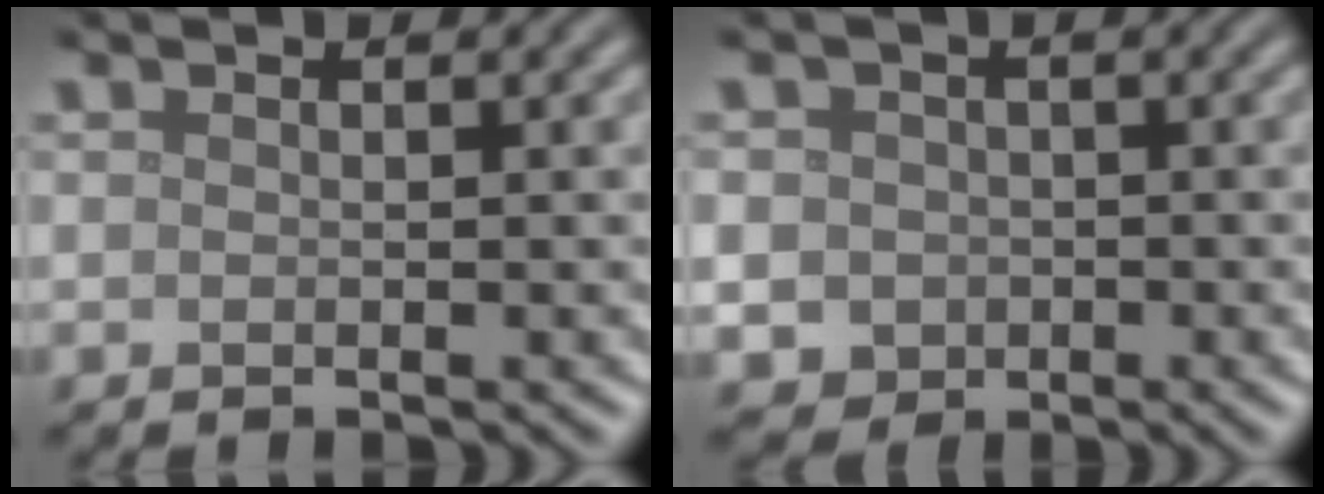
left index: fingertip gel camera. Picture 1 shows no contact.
{"total": 4.7, "force": [-0.6, 4.5, 1.3], "torque": [-0.013, 0.005, -0.026]}